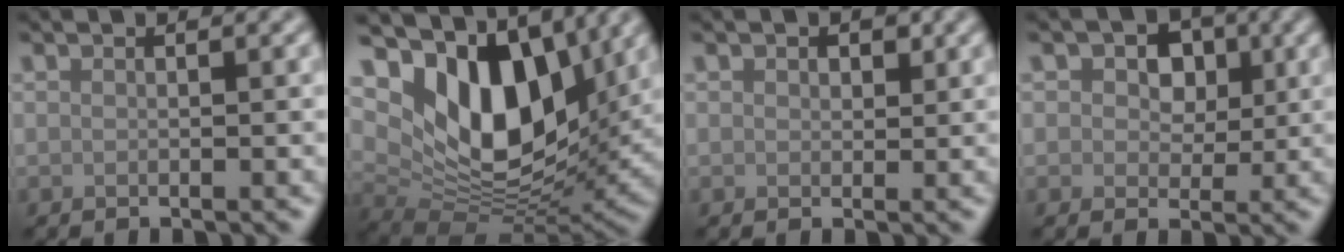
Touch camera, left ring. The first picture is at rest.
{"total": 13.0, "force": [4.9, 7.5, 9.5], "torque": [-0.146, -0.005, 0.082]}
{"total": 1.3, "force": [0.7, 0.9, 0.6], "torque": [-0.009, -0.002, 0.010]}
{"total": 4.7, "force": [1.4, 3.4, 2.8], "torque": [-0.038, 0.006, -0.004]}